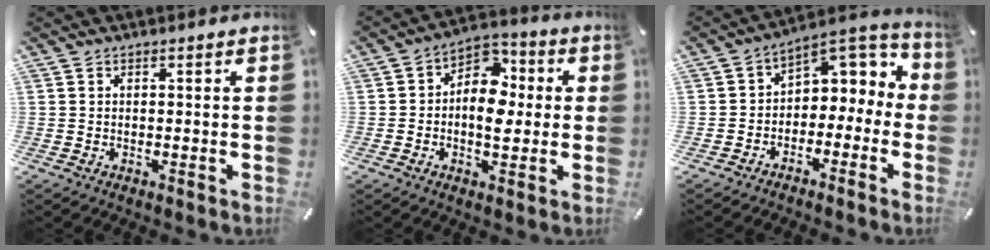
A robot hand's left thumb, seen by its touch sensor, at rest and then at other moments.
{"total": 9.8, "force": [-0.4, 7.1, 6.7], "torque": [-0.102, -0.004, -0.008]}
{"total": 5.6, "force": [0.6, 4.9, 2.5], "torque": [-0.038, -0.009, 0.011]}